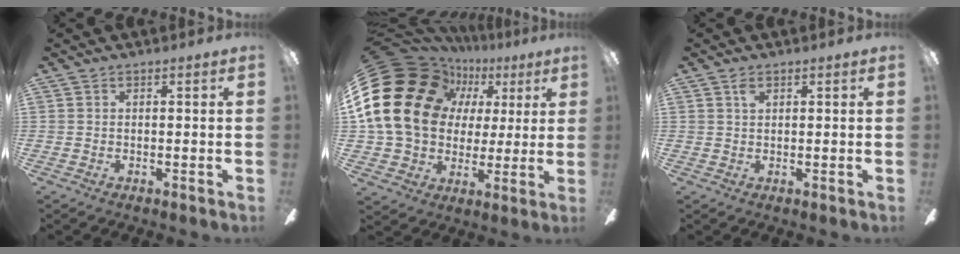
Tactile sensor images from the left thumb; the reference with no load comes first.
{"total": 25.2, "force": [5.9, 20.6, 13.2], "torque": [-0.279, -0.022, 0.133]}
{"total": 1.5, "force": [0.9, 0.8, 0.9], "torque": [-0.022, 0.002, 0.017]}